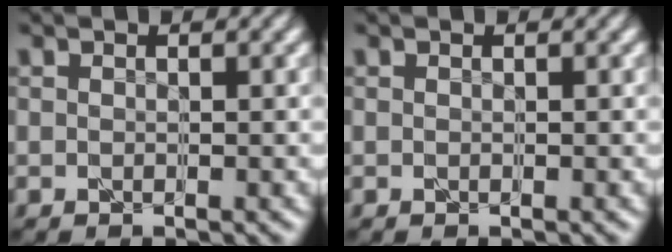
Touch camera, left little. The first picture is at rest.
{"total": 0.0}